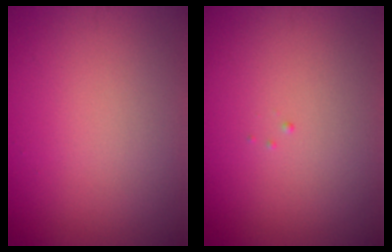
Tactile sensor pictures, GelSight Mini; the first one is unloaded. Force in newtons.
{"total": 0.0}